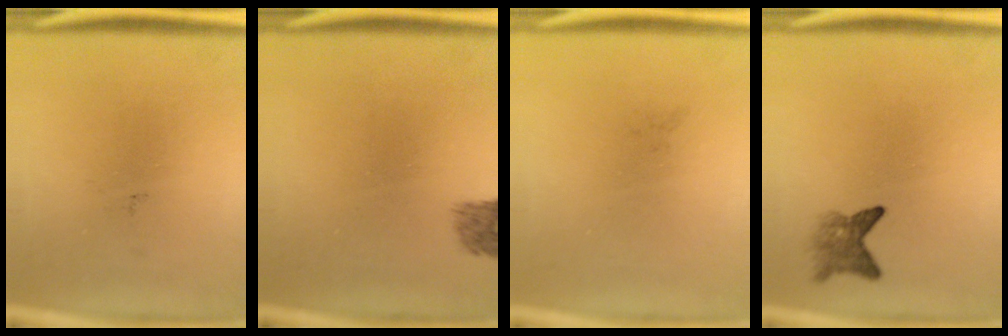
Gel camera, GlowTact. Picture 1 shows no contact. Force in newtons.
{"total": 1.8}
{"total": 0.0}
{"total": 2.8}